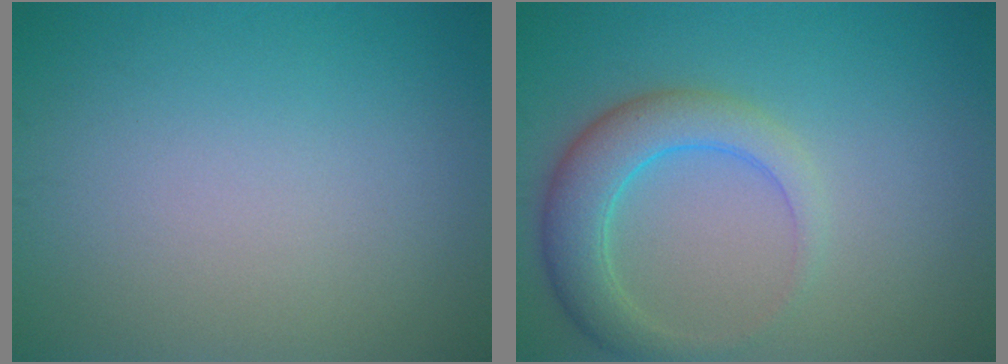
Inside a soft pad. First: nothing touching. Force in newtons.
{"total": 4.5, "press": 4.5, "slide": 0.1}